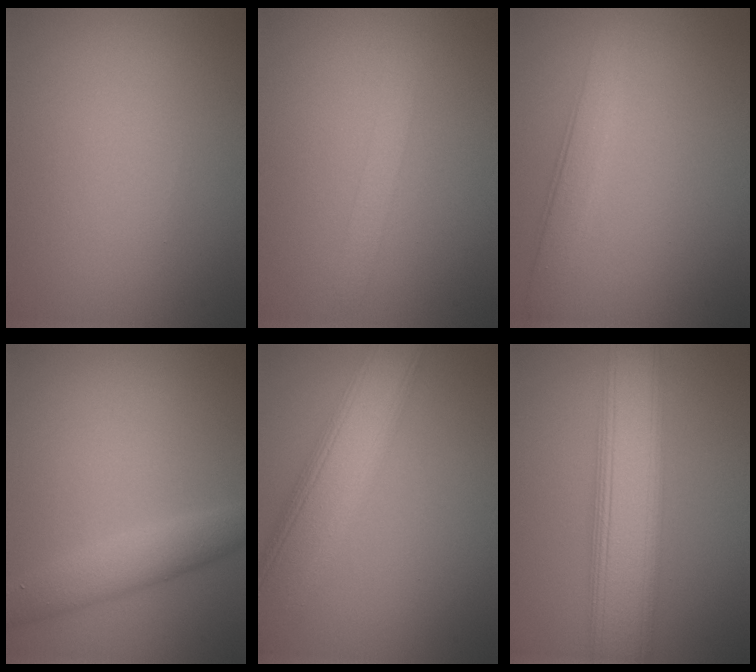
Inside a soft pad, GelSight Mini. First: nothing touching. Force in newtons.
{"total": 1.3, "press": 1.3, "slide": 0.1}
{"total": 2.9, "press": 2.9, "slide": 0.2}
{"total": 3.3, "press": 3.3, "slide": 0.1}
{"total": 9.2, "press": 9.2, "slide": 0.8}
{"total": 8.8, "press": 8.8, "slide": 0.2}